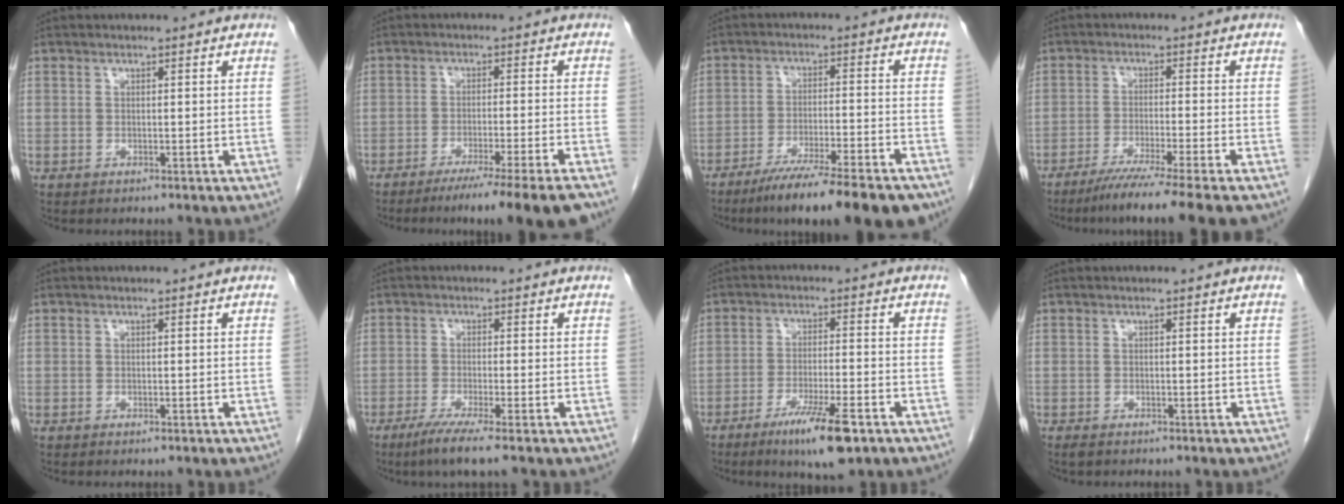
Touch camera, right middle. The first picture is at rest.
{"total": 12.1, "force": [-9.6, -2.0, 7.0], "torque": [-0.077, -0.027, -0.144]}
{"total": 15.3, "force": [-11.8, 0.7, 9.7], "torque": [-0.120, -0.027, -0.184]}
{"total": 10.6, "force": [-8.2, -1.9, 6.3], "torque": [-0.084, -0.036, -0.128]}
{"total": 0.0}
{"total": 4.8, "force": [-3.2, -0.6, 3.6], "torque": [-0.068, -0.016, -0.062]}
{"total": 8.9, "force": [-5.3, 0.7, 7.1], "torque": [-0.124, -0.018, -0.085]}
{"total": 0.8, "force": [-0.6, 0.3, 0.3], "torque": [-0.012, -0.002, -0.010]}